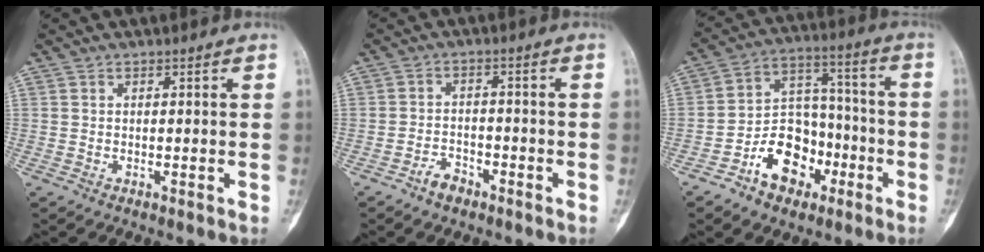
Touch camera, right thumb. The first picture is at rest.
{"total": 3.5, "force": [-2.6, 1.8, 1.4], "torque": [-0.016, 0.021, -0.046]}
{"total": 13.4, "force": [-6.3, 9.5, 7.0], "torque": [-0.074, 0.070, -0.109]}